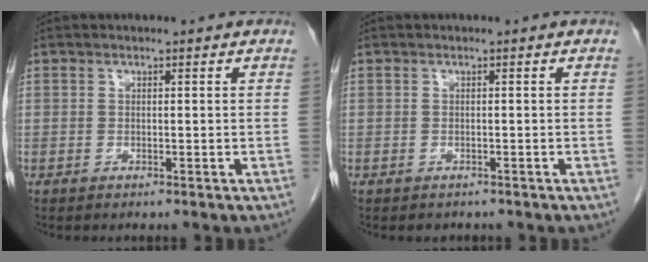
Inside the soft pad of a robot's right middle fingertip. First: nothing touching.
{"total": 1.2, "force": [-1.0, 0.6, 0.1], "torque": [-0.008, -0.001, -0.014]}